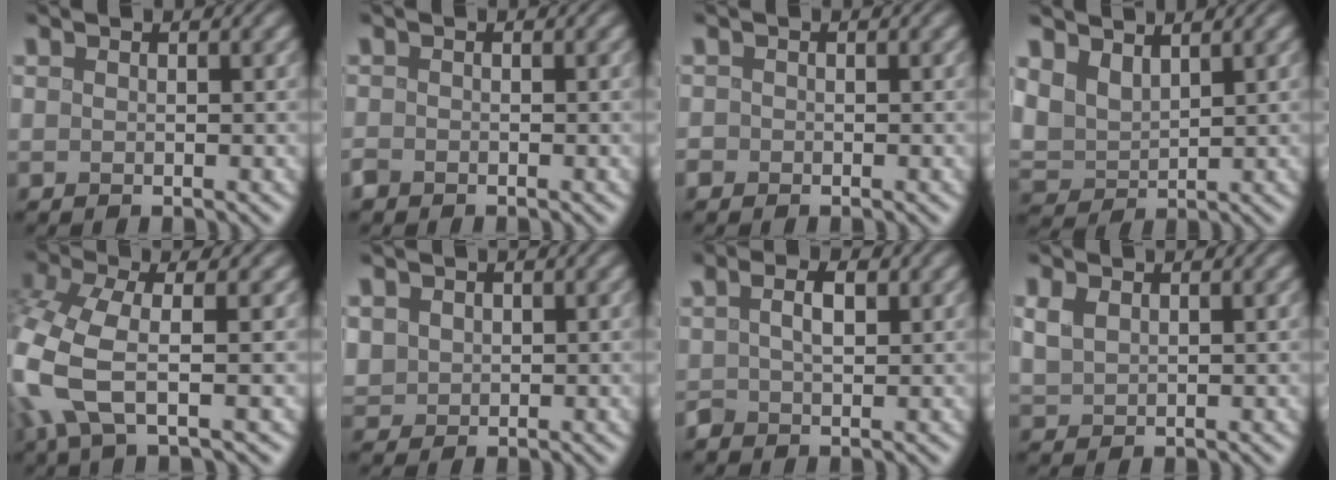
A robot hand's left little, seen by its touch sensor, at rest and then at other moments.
{"total": 0.8, "force": [-0.7, 0.4, 0.1], "torque": [-0.002, -0.004, -0.014]}
{"total": 0.7, "force": [-0.4, 0.5, 0.0], "torque": [0.002, -0.004, -0.009]}
{"total": 3.6, "force": [2.2, 2.1, 1.9], "torque": [-0.052, -0.003, 0.043]}
{"total": 6.8, "force": [-2.0, 2.2, 6.1], "torque": [-0.159, 0.000, -0.050]}
{"total": 1.6, "force": [0.5, 1.5, 0.4], "torque": [-0.011, -0.005, 0.014]}
{"total": 2.3, "force": [0.5, 1.2, 1.8], "torque": [-0.039, 0.004, 0.009]}
{"total": 1.6, "force": [0.8, 0.9, 1.0], "torque": [-0.028, 0.001, 0.021]}